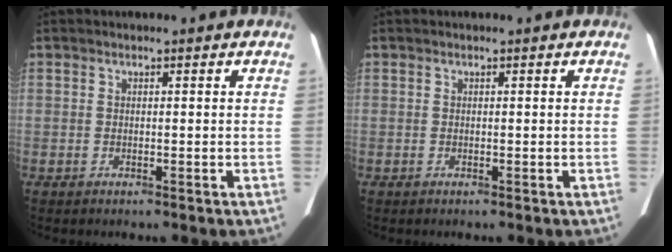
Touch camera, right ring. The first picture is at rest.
{"total": 0.0}